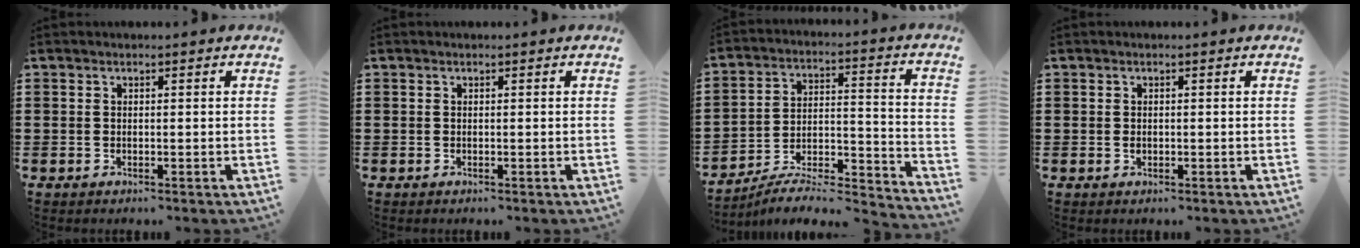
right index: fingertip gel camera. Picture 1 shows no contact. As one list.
[{"total": 0.0}, {"total": 5.8, "force": [-5.1, 1.3, 2.4], "torque": [-0.044, -0.007, -0.101]}, {"total": 0.7, "force": [-0.1, 0.6, 0.4], "torque": [-0.010, 0.001, -0.002]}]